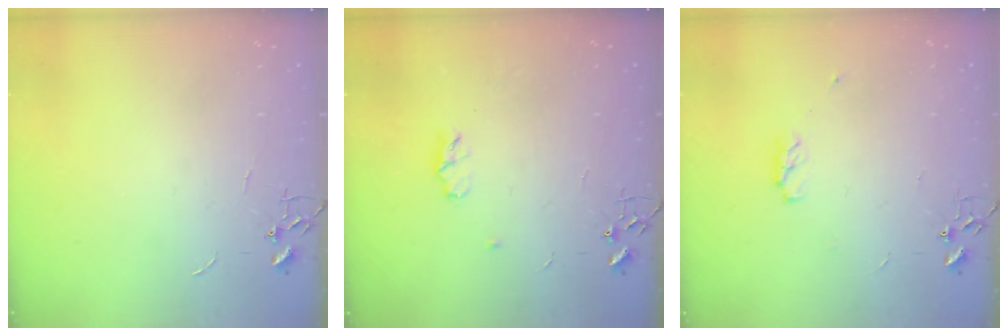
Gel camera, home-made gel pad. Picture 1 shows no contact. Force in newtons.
{"total": 5.6, "press": 5.6, "slide": 0.9}
{"total": 4.0, "press": 4.0, "slide": 0.6}